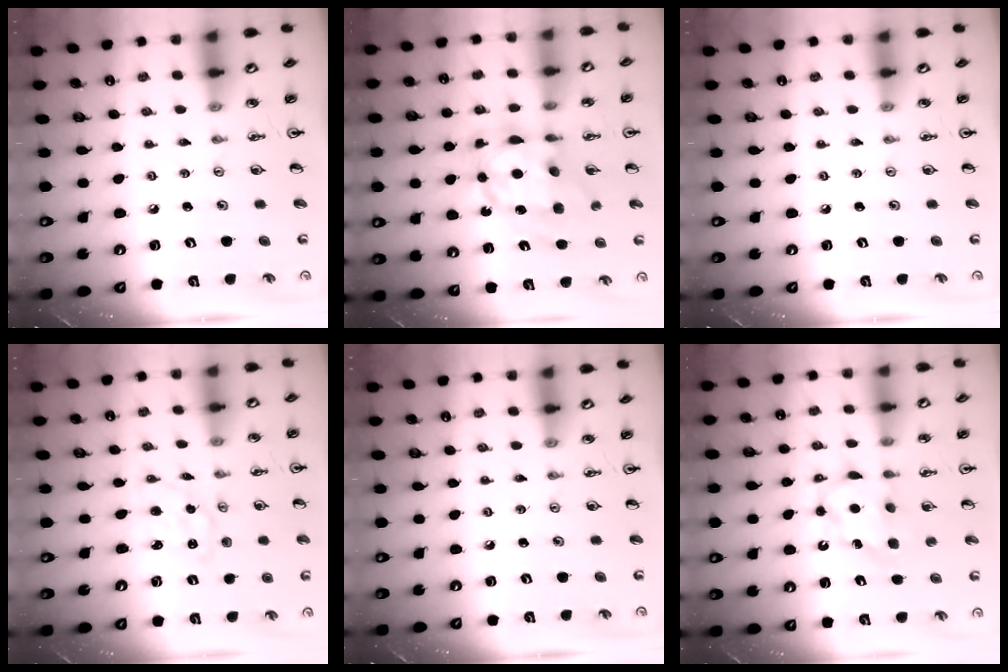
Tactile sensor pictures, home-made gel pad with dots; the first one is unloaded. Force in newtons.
{"total": 11.5, "press": 11.4, "slide": 0.9}
{"total": 0.0}
{"total": 2.0, "press": 2.0, "slide": 0.2}
{"total": 0.0}
{"total": 6.2, "press": 6.2, "slide": 0.3}